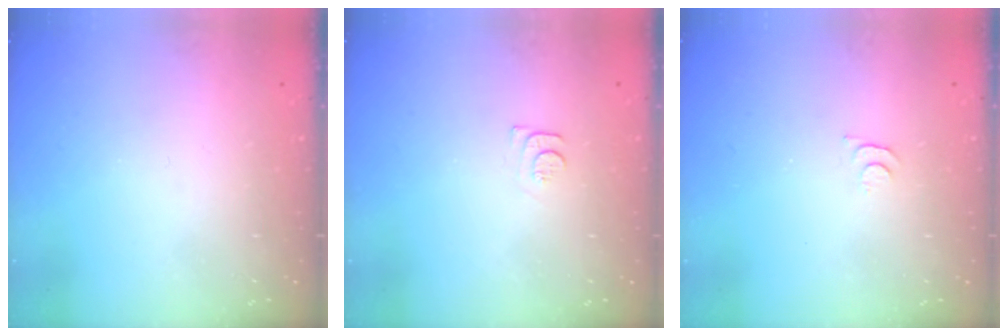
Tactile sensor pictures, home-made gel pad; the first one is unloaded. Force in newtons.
{"total": 5.9, "press": 5.8, "slide": 0.7}
{"total": 5.2, "press": 5.1, "slide": 0.5}